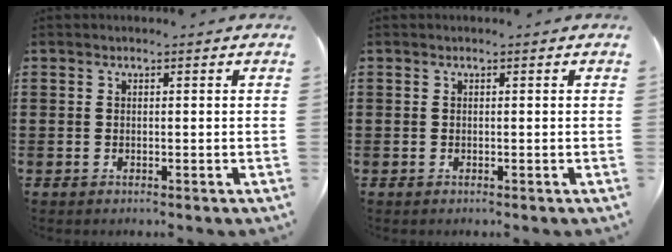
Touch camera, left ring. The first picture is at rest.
{"total": 0.0}